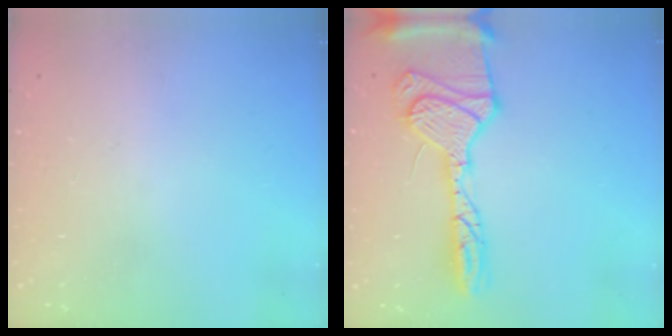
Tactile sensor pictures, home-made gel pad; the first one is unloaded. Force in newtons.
{"total": 20.7, "press": 20.5, "slide": 2.4}